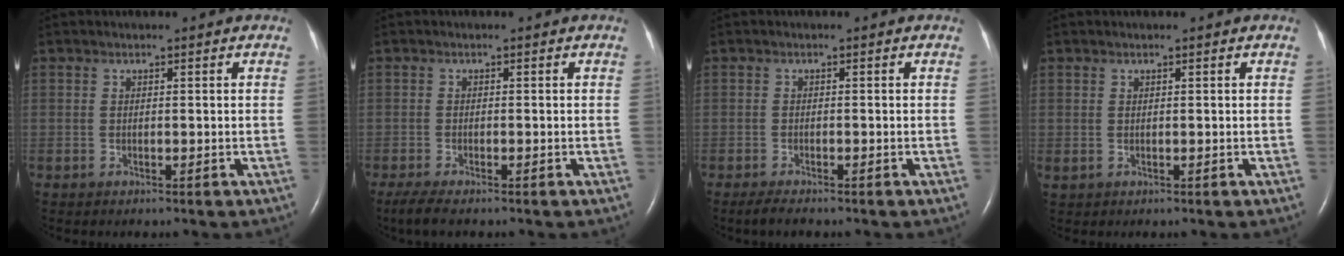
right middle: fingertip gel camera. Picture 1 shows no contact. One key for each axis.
{"total": 3.4, "fx": -2.5, "fy": 0.6, "fz": 2.2, "tx": -0.048, "ty": -0.013, "tz": -0.041}
{"total": 2.2, "fx": -1.7, "fy": 0.4, "fz": 1.3, "tx": -0.035, "ty": -0.008, "tz": -0.029}
{"total": 0.6, "fx": 0.2, "fy": 0.5, "fz": 0.4, "tx": -0.007, "ty": 0.000, "tz": 0.009}